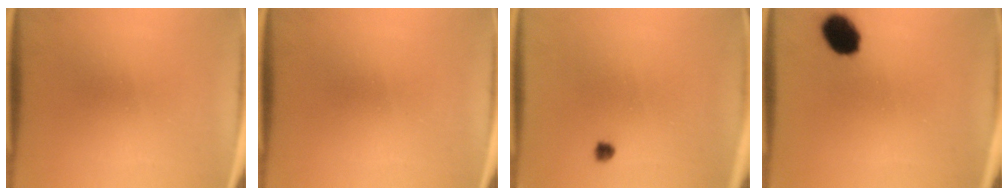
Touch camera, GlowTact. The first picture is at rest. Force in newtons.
{"total": 0.0}
{"total": 1.2}
{"total": 8.4}